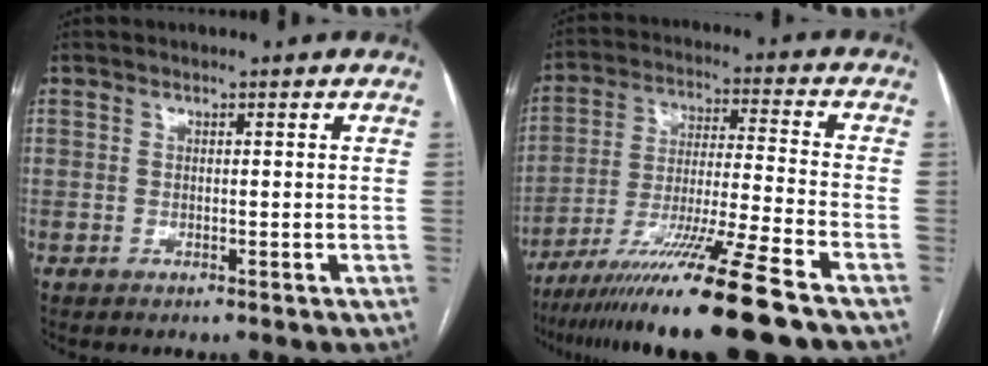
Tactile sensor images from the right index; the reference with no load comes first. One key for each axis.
{"total": 17.3, "fx": -12.7, "fy": -1.9, "fz": 11.6, "tx": -0.208, "ty": -0.040, "tz": -0.219}